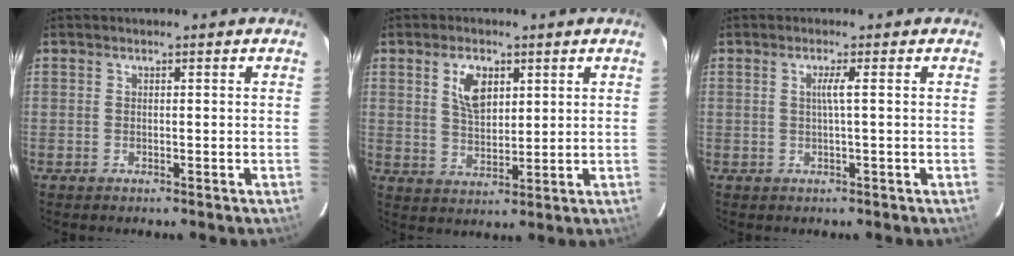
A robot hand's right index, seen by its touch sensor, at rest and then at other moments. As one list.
[{"total": 6.6, "force": [2.8, 3.6, 4.8], "torque": [-0.087, 0.007, 0.055]}, {"total": 1.7, "force": [0.2, -0.6, 1.6], "torque": [-0.029, -0.003, 0.002]}]